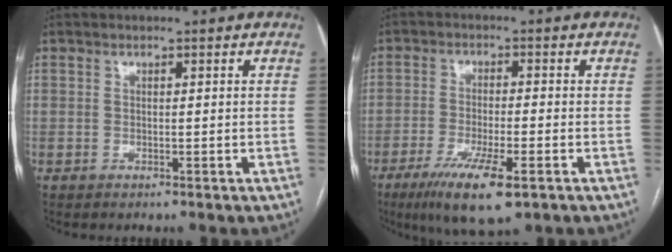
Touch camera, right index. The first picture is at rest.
{"total": 10.0, "force": [-5.7, 1.6, 8.1], "torque": [-0.144, -0.025, -0.092]}